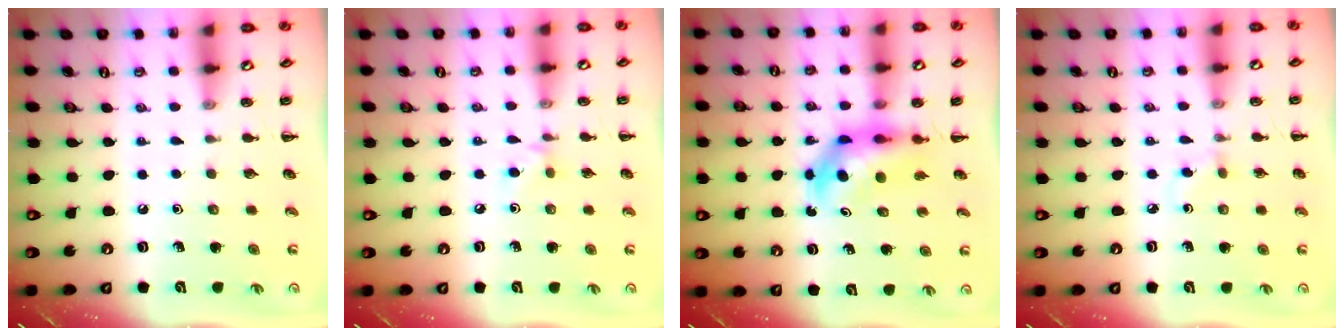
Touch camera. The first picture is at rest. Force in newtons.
{"total": 4.4, "press": 4.1, "slide": 1.5}
{"total": 5.8, "press": 5.8, "slide": 0.9}
{"total": 2.0, "press": 1.7, "slide": 1.0}